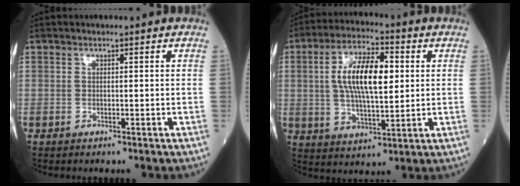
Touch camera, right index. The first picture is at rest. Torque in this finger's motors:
{"motor_torque": [0.63, 0.14, 0.28, 0.21]}